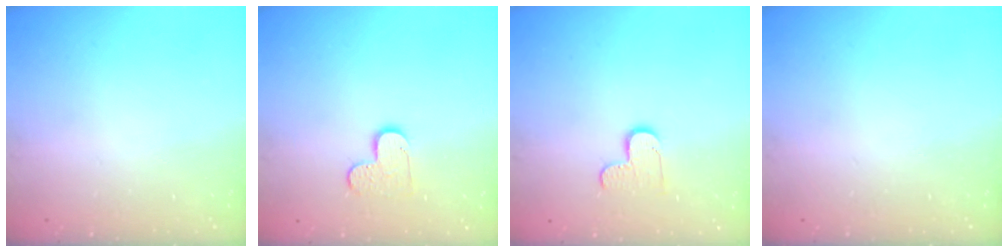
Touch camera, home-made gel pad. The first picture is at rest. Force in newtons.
{"total": 5.6, "press": 5.6, "slide": 0.3}
{"total": 6.5, "press": 6.5, "slide": 0.5}
{"total": 0.0}